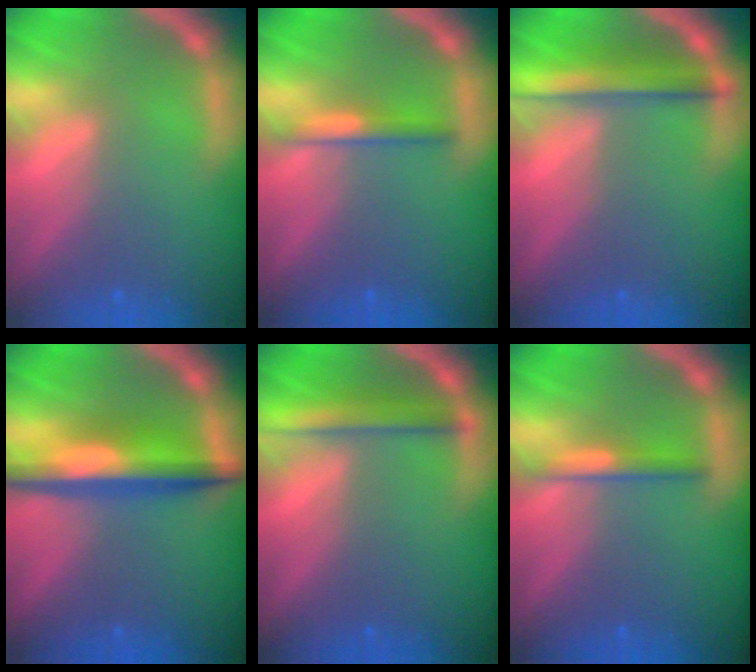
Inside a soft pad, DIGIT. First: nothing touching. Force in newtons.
{"total": 1.9}
{"total": 4.0}
{"total": 6.0}
{"total": 2.9}
{"total": 1.9}